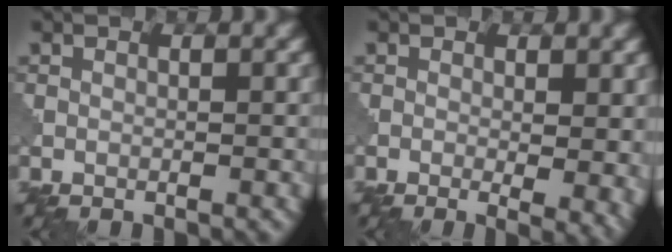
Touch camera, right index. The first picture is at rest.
{"total": 4.6, "force": [-0.5, 1.6, 4.3], "torque": [-0.054, -0.013, -0.003]}